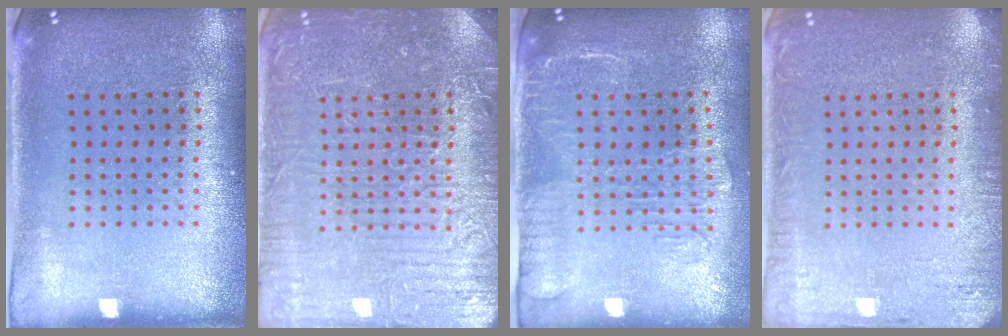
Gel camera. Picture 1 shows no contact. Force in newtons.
{"total": 4.5, "press": 4.5, "slide": 0.6}
{"total": 1.8, "press": 1.5, "slide": 1.0}
{"total": 2.5, "press": 2.5, "slide": 0.3}